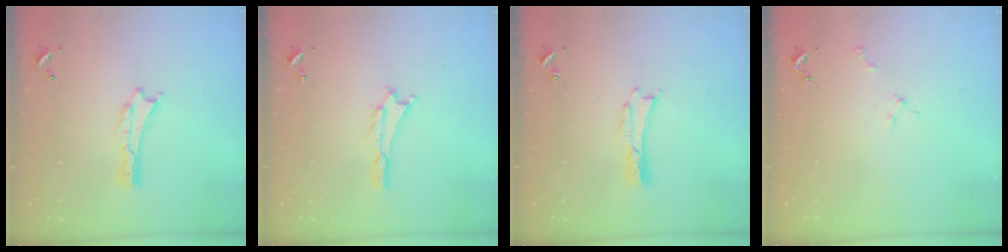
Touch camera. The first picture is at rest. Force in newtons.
{"total": 0.7, "press": 0.7, "slide": 0.2}
{"total": 0.0}
{"total": 2.0, "press": 2.0, "slide": 0.2}